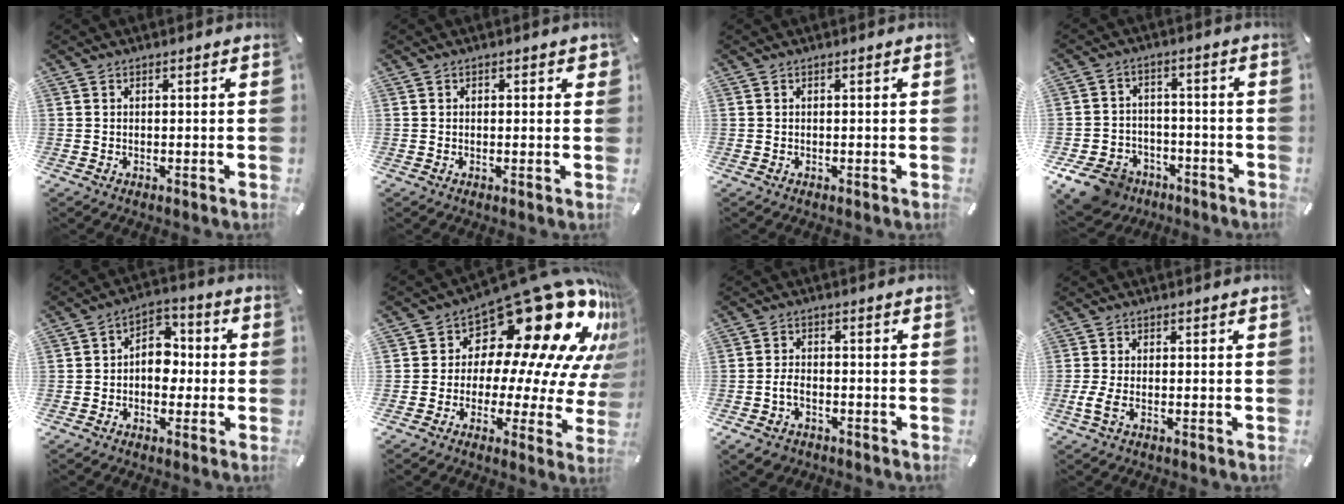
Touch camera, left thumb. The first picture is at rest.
{"total": 0.9, "force": [0.2, 0.6, 0.6], "torque": [-0.003, 0.002, 0.001]}
{"total": 0.0}
{"total": 9.7, "force": [-6.4, 6.5, 3.2], "torque": [-0.073, 0.047, -0.118]}
{"total": 6.7, "force": [-1.3, 5.3, 3.9], "torque": [-0.058, 0.012, -0.027]}
{"total": 23.0, "force": [14.6, 10.6, 14.2], "torque": [-0.182, -0.134, 0.250]}
{"total": 4.2, "force": [-1.9, 2.9, 2.3], "torque": [-0.046, 0.011, -0.036]}
{"total": 3.1, "force": [-0.9, 1.1, 2.8], "torque": [-0.061, -0.003, -0.018]}